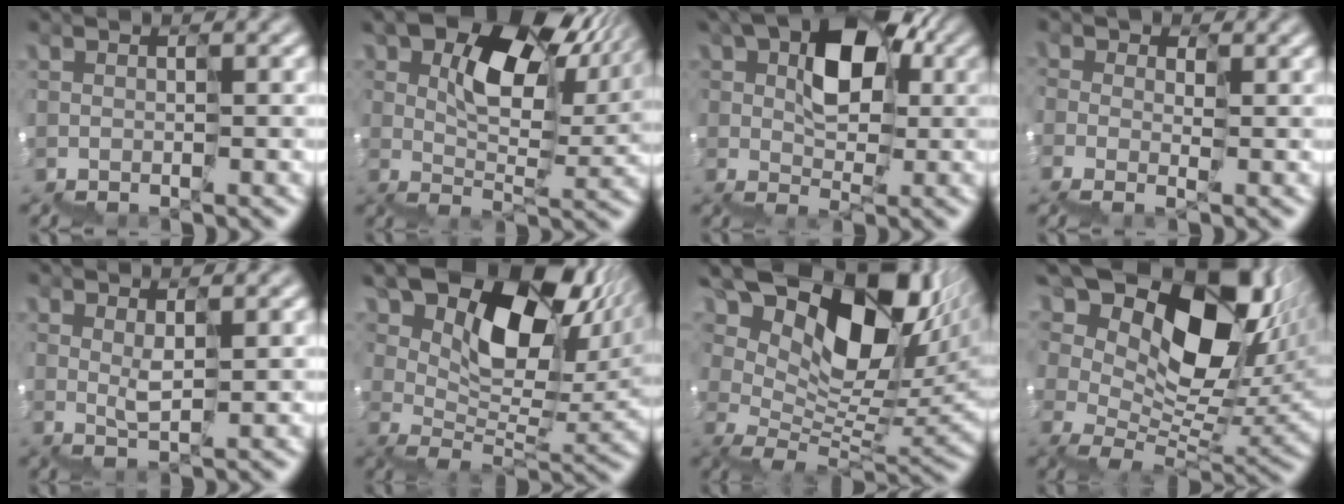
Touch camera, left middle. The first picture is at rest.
{"total": 9.2, "force": [5.2, 4.4, 6.1], "torque": [-0.095, 0.014, 0.083]}
{"total": 6.7, "force": [2.7, 4.0, 4.6], "torque": [-0.063, 0.032, 0.034]}
{"total": 1.5, "force": [0.9, 1.3, 0.0], "torque": [0.003, 0.008, 0.007]}
{"total": 1.8, "force": [1.7, -0.4, -0.4], "torque": [-0.010, 0.011, 0.033]}
{"total": 11.4, "force": [6.7, 6.3, 6.7], "torque": [-0.094, 0.017, 0.117]}
{"total": 13.6, "force": [8.3, 7.3, 7.9], "torque": [-0.131, 0.025, 0.148]}
{"total": 14.7, "force": [8.2, 8.5, 8.8], "torque": [-0.151, 0.030, 0.144]}